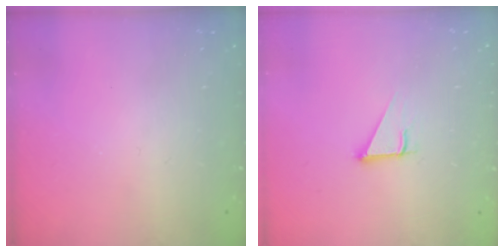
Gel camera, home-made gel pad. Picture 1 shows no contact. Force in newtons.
{"total": 2.9, "press": 2.9, "slide": 0.1}